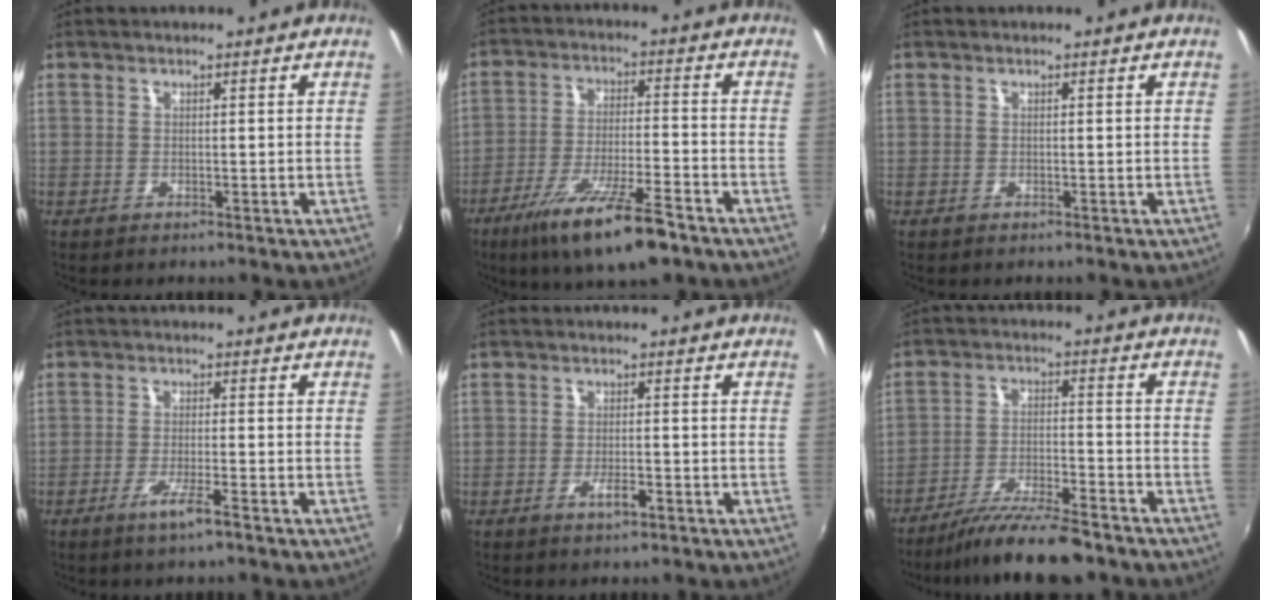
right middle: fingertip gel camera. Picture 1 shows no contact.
{"total": 13.9, "force": [-9.3, 2.5, 10.0], "torque": [-0.198, -0.030, -0.159]}
{"total": 0.0}
{"total": 4.2, "force": [-2.7, 0.0, 3.2], "torque": [-0.068, -0.008, -0.051]}
{"total": 2.8, "force": [-1.5, 0.7, 2.3], "torque": [-0.044, -0.003, -0.027]}
{"total": 12.3, "force": [-10.4, 1.7, 6.3], "torque": [-0.135, -0.020, -0.175]}